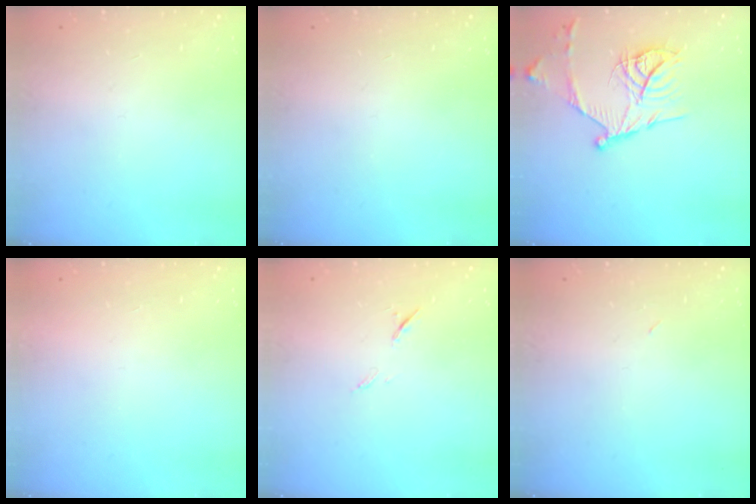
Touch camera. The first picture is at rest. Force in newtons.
{"total": 0.0}
{"total": 16.5, "press": 16.5, "slide": 1.6}
{"total": 1.5, "press": 1.5, "slide": 0.1}
{"total": 6.2, "press": 6.2, "slide": 0.8}
{"total": 2.9, "press": 2.9, "slide": 0.7}